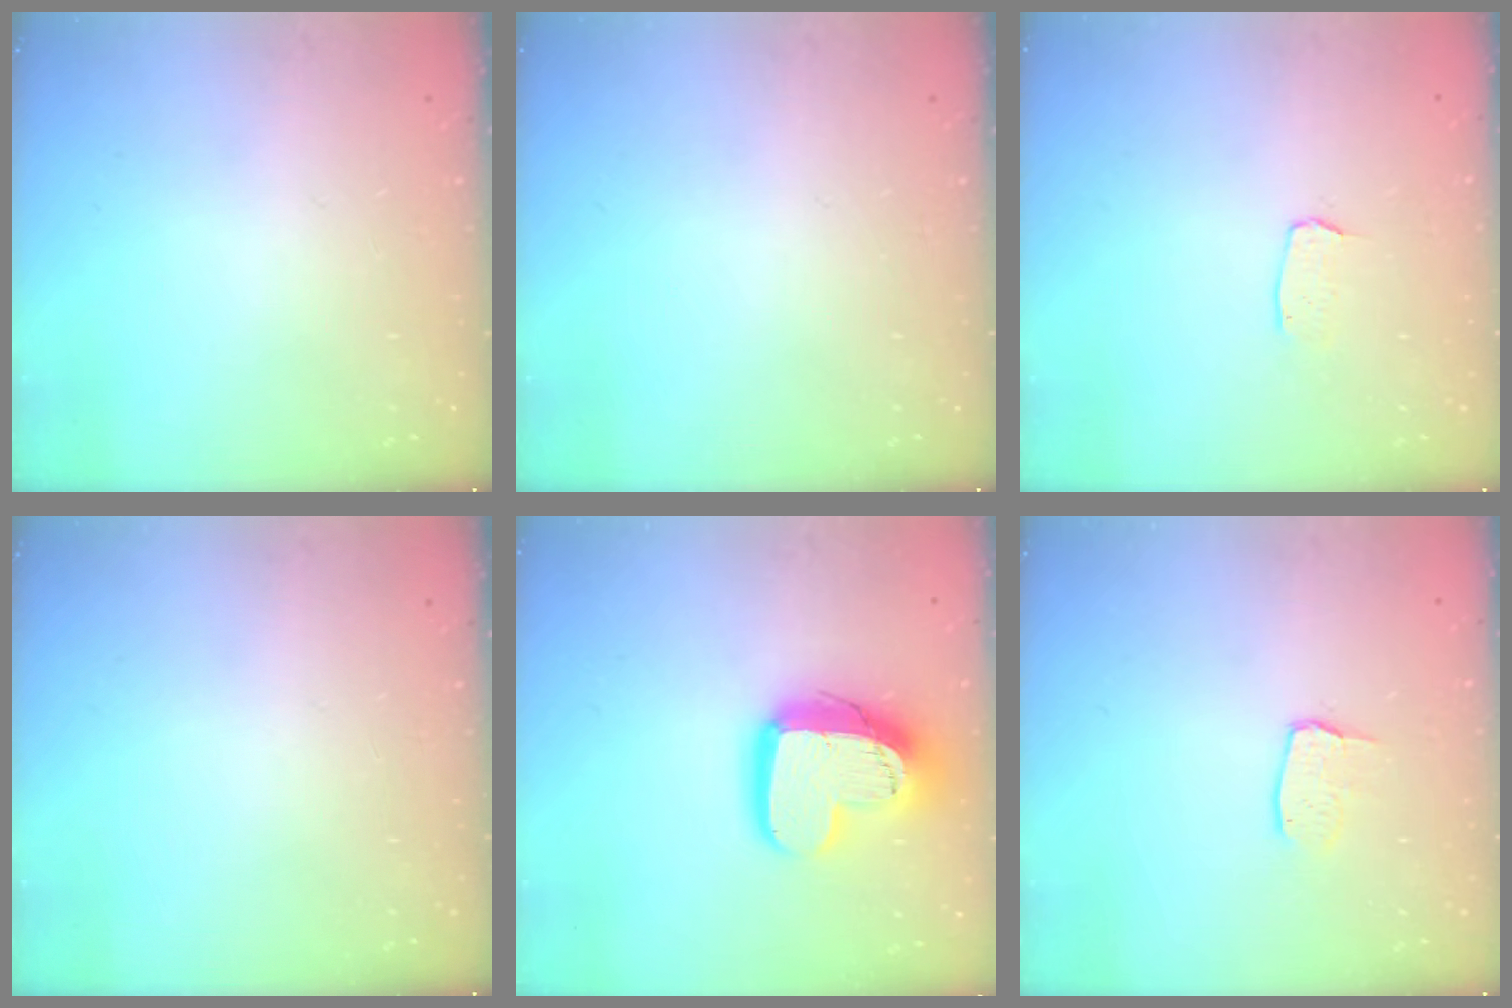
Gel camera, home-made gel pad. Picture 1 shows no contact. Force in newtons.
{"total": 0.0}
{"total": 2.9, "press": 2.9, "slide": 0.2}
{"total": 0.0}
{"total": 17.0, "press": 17.0, "slide": 1.7}
{"total": 3.0, "press": 3.0, "slide": 0.2}